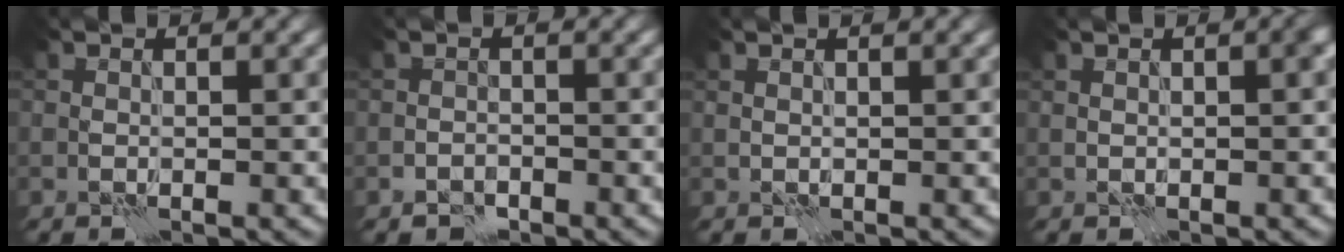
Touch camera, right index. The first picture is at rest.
{"total": 1.3, "force": [-1.0, 0.7, 0.2], "torque": [-0.001, 0.003, -0.021]}
{"total": 1.2, "force": [1.0, 0.1, 0.5], "torque": [-0.010, -0.002, 0.014]}
{"total": 0.7, "force": [0.4, 0.1, 0.6], "torque": [-0.009, 0.002, 0.006]}